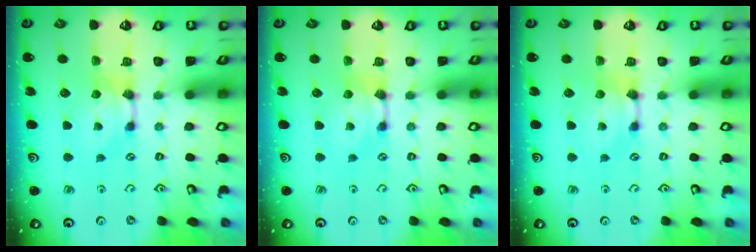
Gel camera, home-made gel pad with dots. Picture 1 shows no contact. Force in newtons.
{"total": 0.0}
{"total": 0.0}